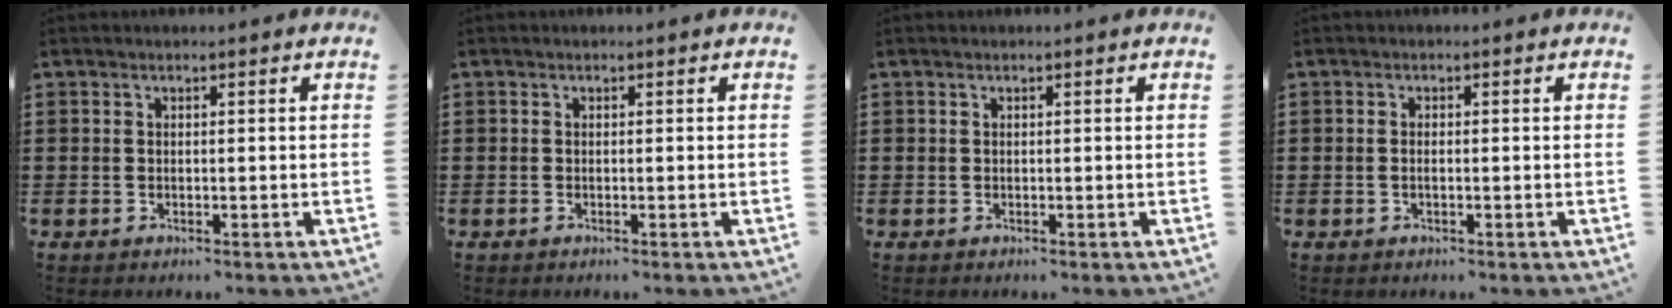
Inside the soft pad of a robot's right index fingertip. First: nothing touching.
{"total": 0.0}
{"total": 0.0}
{"total": 0.8, "force": [-0.2, 0.2, 0.7], "torque": [-0.016, -0.004, -0.003]}